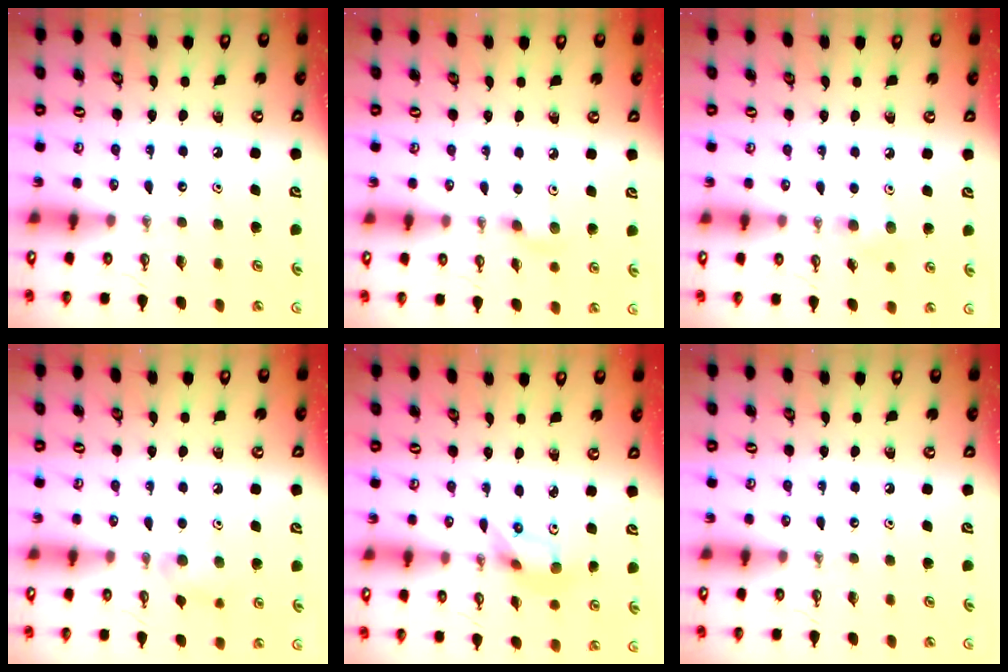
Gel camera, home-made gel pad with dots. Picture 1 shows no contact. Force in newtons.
{"total": 5.6, "press": 5.3, "slide": 1.9}
{"total": 5.4, "press": 5.3, "slide": 1.2}
{"total": 6.1, "press": 5.9, "slide": 1.6}
{"total": 6.3, "press": 5.5, "slide": 3.1}
{"total": 0.0}